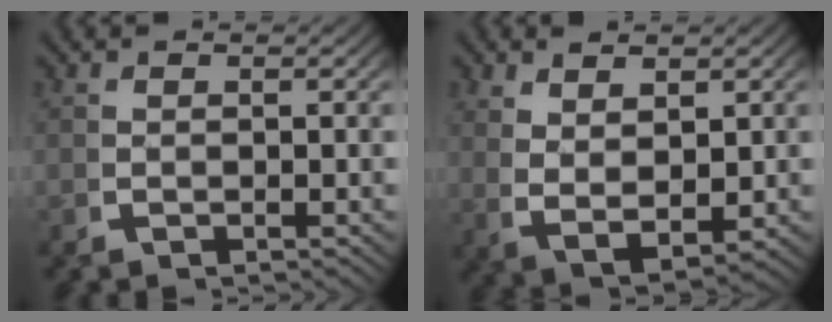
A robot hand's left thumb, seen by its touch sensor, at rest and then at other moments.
{"total": 5.0, "force": [0.5, 3.1, 3.9], "torque": [-0.094, -0.025, 0.033]}